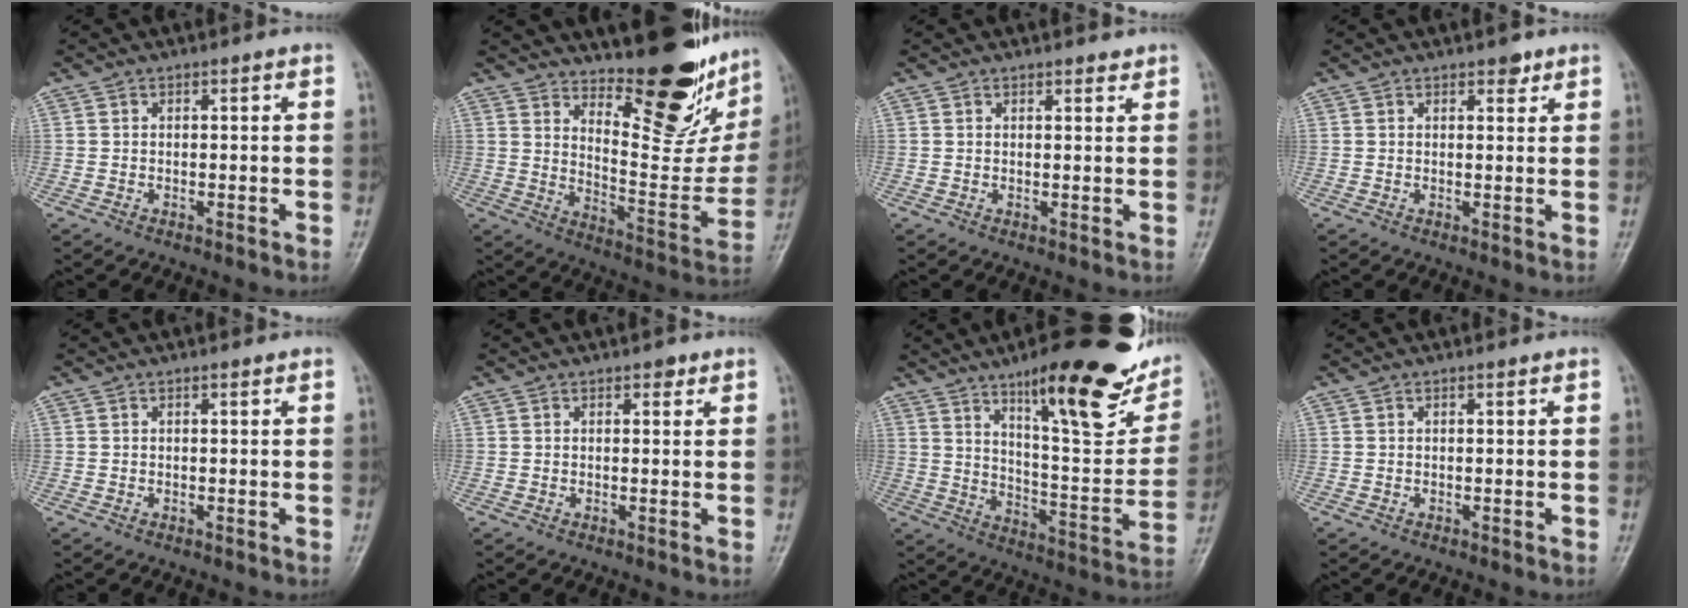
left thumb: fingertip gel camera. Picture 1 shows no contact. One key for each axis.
{"total": 23.4, "fx": 16.5, "fy": 7.9, "fz": 14.7, "tx": -0.159, "ty": -0.129, "tz": 0.239}
{"total": 1.4, "fx": 1.3, "fy": 0.5, "fz": 0.3, "tx": 0.004, "ty": -0.011, "tz": 0.017}
{"total": 1.9, "fx": 1.5, "fy": 1.0, "fz": 0.8, "tx": 0.001, "ty": -0.009, "tz": 0.019}
{"total": 0.0}
{"total": 1.2, "fx": 0.8, "fy": 0.7, "fz": 0.4, "tx": 0.001, "ty": -0.005, "tz": 0.009}
{"total": 26.7, "fx": 15.6, "fy": 7.3, "fz": 20.5, "tx": -0.247, "ty": -0.060, "tz": 0.236}
{"total": 0.0}